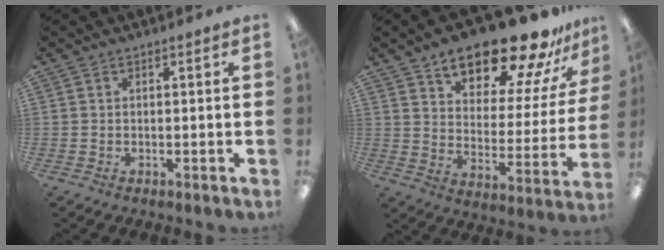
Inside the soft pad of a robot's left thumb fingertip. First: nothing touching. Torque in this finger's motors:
{"motor_torque": [0.47, 0.48, 1.60, -1.17, 0.14]}